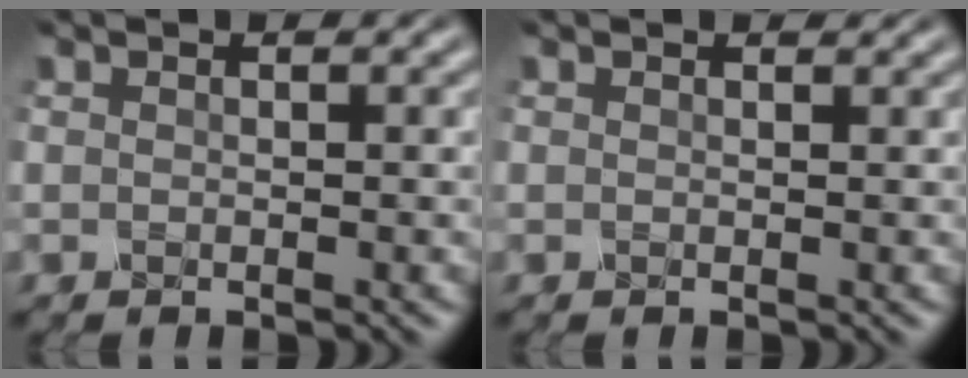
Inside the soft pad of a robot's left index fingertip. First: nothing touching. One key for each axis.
{"total": 0.9, "fx": 0.9, "fy": 0.1, "fz": 0.2, "tx": -0.008, "ty": 0.003, "tz": 0.011}